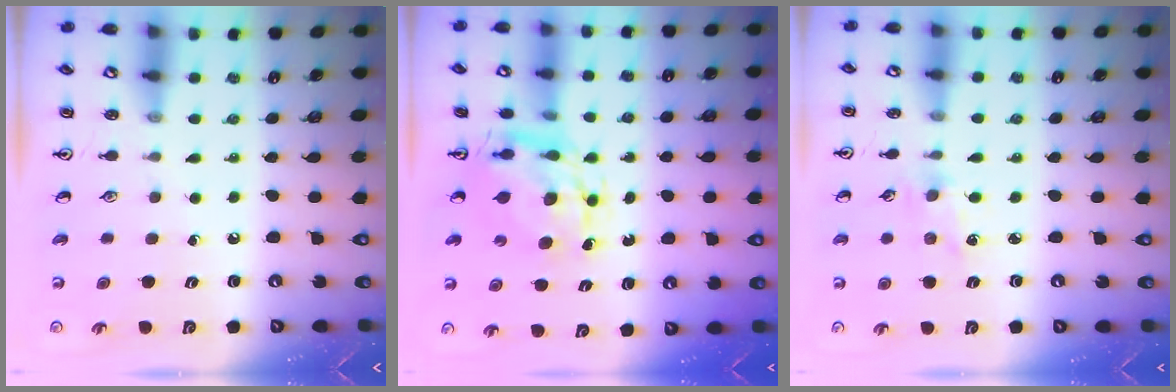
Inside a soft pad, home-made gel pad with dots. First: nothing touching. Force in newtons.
{"total": 8.1, "press": 8.1, "slide": 0.6}
{"total": 2.0, "press": 2.0, "slide": 0.4}